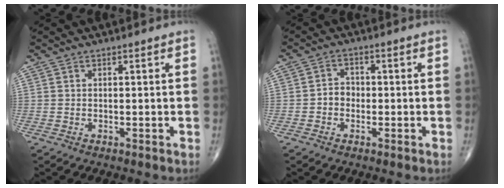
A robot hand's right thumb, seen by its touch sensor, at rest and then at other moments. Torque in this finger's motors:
{"motor_torque": [-0.01, -0.02, 0.16, -0.07, 0.03]}